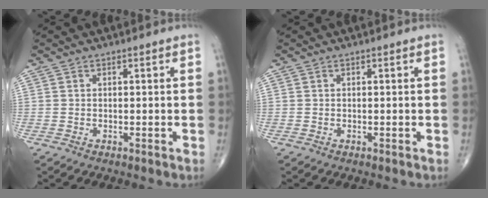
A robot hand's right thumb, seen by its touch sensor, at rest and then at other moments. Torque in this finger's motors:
{"motor_torque": [0.00, 0.00, 0.00, 0.00, 0.07]}